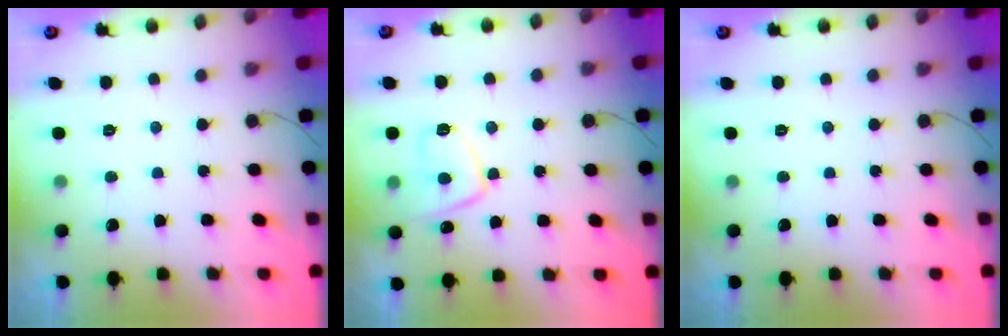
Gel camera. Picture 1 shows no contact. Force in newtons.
{"total": 10.6, "press": 10.5, "slide": 0.8}
{"total": 0.0}